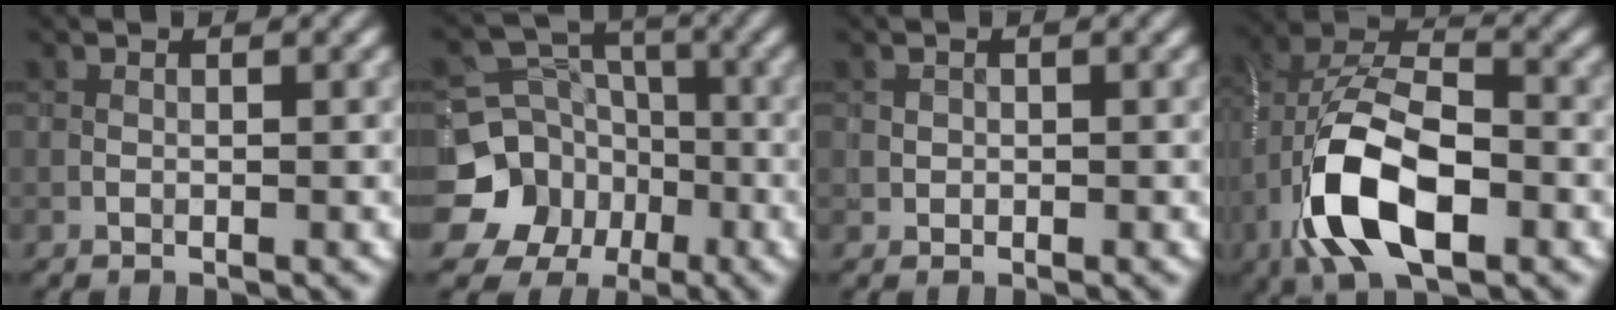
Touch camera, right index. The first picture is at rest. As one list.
[{"total": 10.4, "force": [-4.6, 9.0, 2.3], "torque": [-0.051, -0.010, -0.105]}, {"total": 0.6, "force": [0.2, 0.6, 0.0], "torque": [0.008, -0.002, 0.005]}, {"total": 10.9, "force": [-4.2, 5.3, 8.5], "torque": [-0.171, 0.004, -0.083]}]